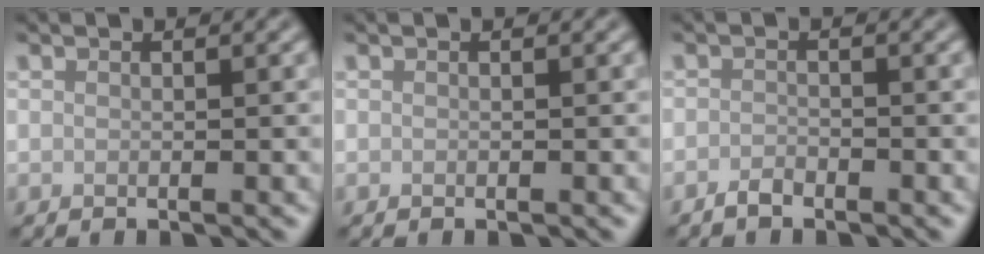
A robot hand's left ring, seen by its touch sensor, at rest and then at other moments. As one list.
[{"total": 0.0}, {"total": 1.1, "force": [-0.9, 0.4, 0.5], "torque": [-0.010, 0.002, -0.019]}]